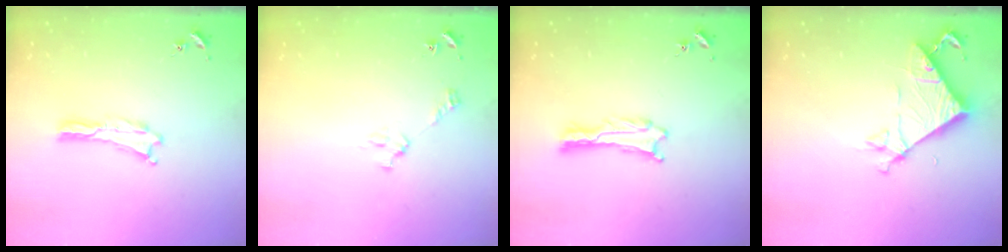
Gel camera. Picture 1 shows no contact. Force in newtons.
{"total": 3.1, "press": 3.1, "slide": 0.2}
{"total": 0.9, "press": 0.8, "slide": 0.1}
{"total": 7.2, "press": 7.1, "slide": 0.4}